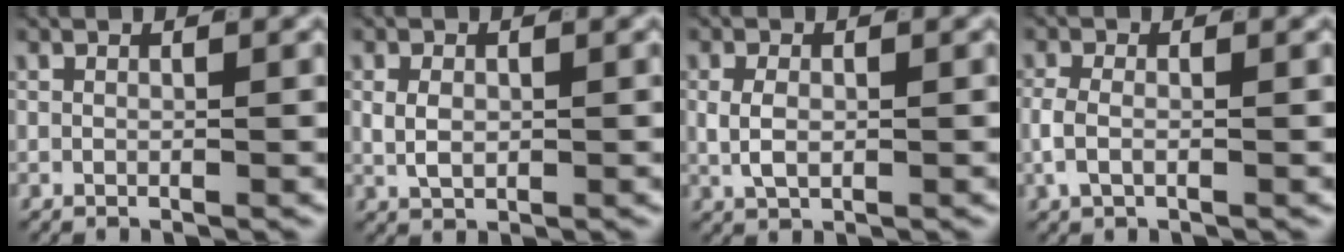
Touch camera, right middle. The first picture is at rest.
{"total": 2.1, "force": [0.1, 1.5, 1.5], "torque": [-0.032, -0.006, 0.011]}
{"total": 2.3, "force": [0.0, 1.4, 1.8], "torque": [-0.041, -0.006, 0.009]}
{"total": 2.2, "force": [-0.5, 1.1, 1.8], "torque": [-0.048, -0.005, -0.004]}